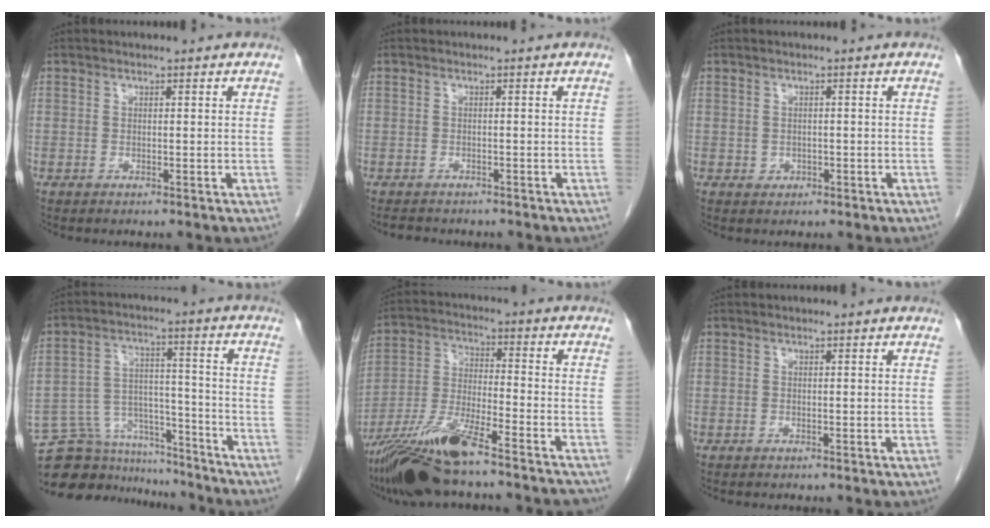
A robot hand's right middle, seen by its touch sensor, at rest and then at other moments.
{"total": 3.8, "force": [-3.3, 1.6, 1.1], "torque": [-0.021, -0.004, -0.043]}
{"total": 1.1, "force": [-0.3, 1.0, 0.4], "torque": [-0.009, 0.003, 0.001]}
{"total": 13.7, "force": [-12.8, 4.6, 1.4], "torque": [-0.026, 0.052, -0.206]}
{"total": 16.7, "force": [-13.3, 1.6, 9.9], "torque": [-0.192, -0.018, -0.238]}
{"total": 0.0}